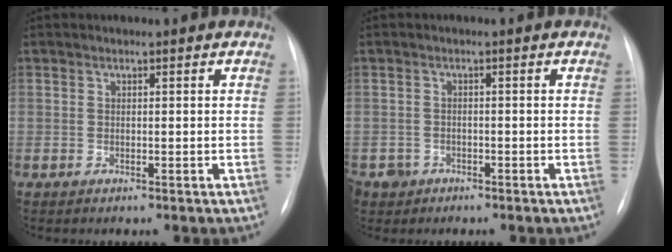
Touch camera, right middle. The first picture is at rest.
{"total": 3.3, "force": [-1.7, 2.8, 0.0], "torque": [0.001, 0.007, -0.029]}